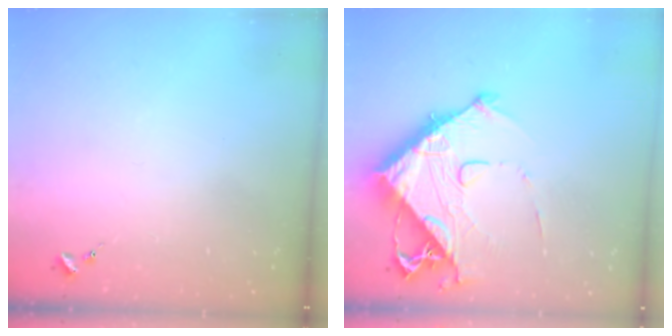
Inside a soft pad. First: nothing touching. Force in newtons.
{"total": 14.7, "press": 14.6, "slide": 1.5}